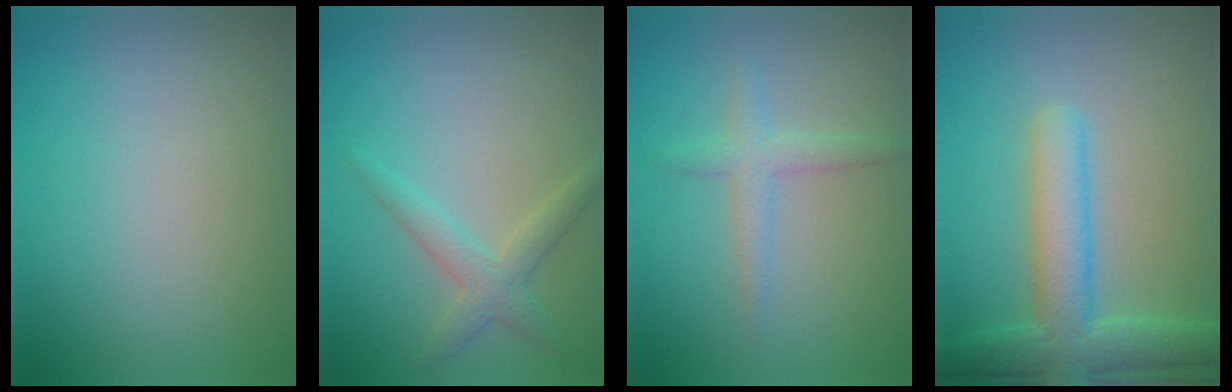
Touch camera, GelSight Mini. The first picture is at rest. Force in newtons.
{"total": 2.6, "press": 2.6, "slide": 0.0}
{"total": 2.0, "press": 2.0, "slide": 0.1}
{"total": 5.9, "press": 5.9, "slide": 0.3}